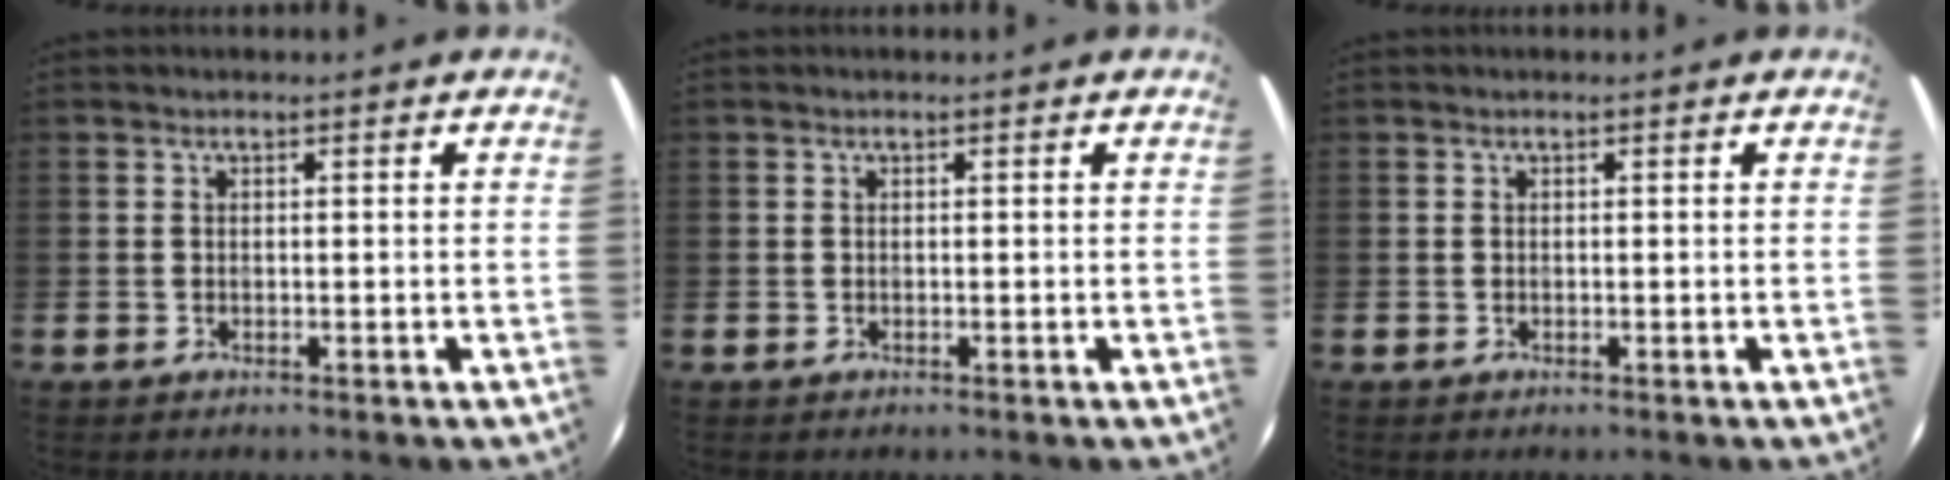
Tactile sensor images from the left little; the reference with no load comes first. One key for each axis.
{"total": 0.0}
{"total": 0.0}